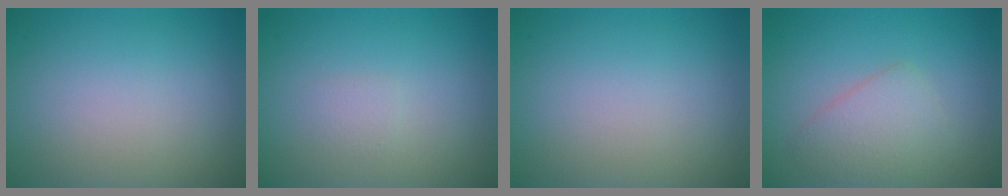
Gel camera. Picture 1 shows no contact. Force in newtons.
{"total": 0.8, "press": 0.8, "slide": 0.1}
{"total": 0.0}
{"total": 2.9, "press": 2.9, "slide": 0.0}